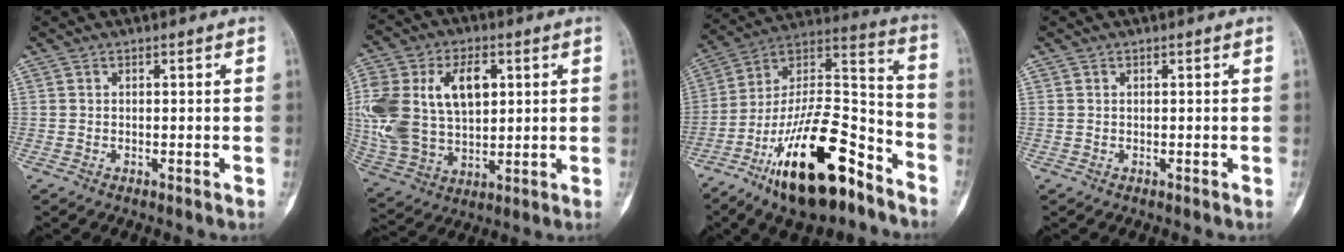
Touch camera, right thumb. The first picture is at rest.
{"total": 22.1, "force": [4.8, 14.2, 16.3], "torque": [-0.346, 0.008, 0.097]}
{"total": 25.1, "force": [-14.6, 9.5, 18.0], "torque": [-0.299, 0.092, -0.246]}
{"total": 0.0}